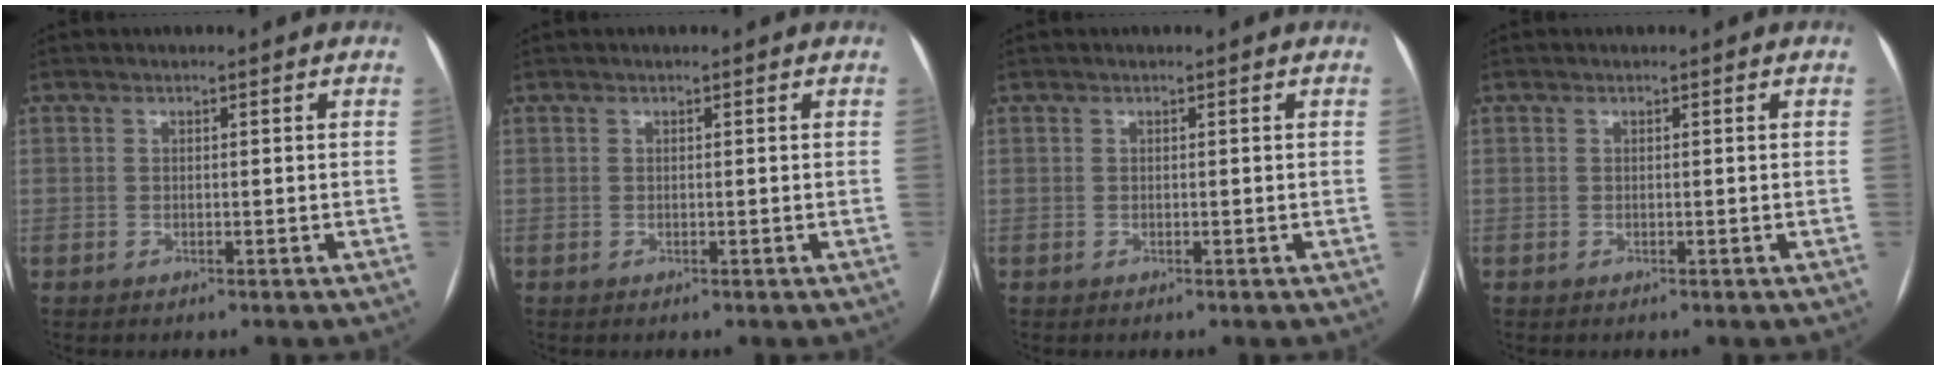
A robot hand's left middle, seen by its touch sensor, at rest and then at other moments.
{"total": 0.0}
{"total": 0.0}
{"total": 0.0}